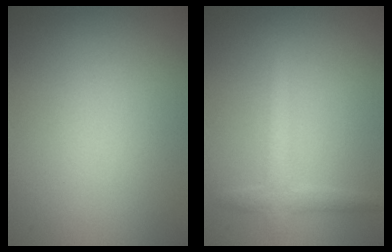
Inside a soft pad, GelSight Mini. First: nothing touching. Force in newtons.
{"total": 2.1, "press": 2.1, "slide": 0.2}